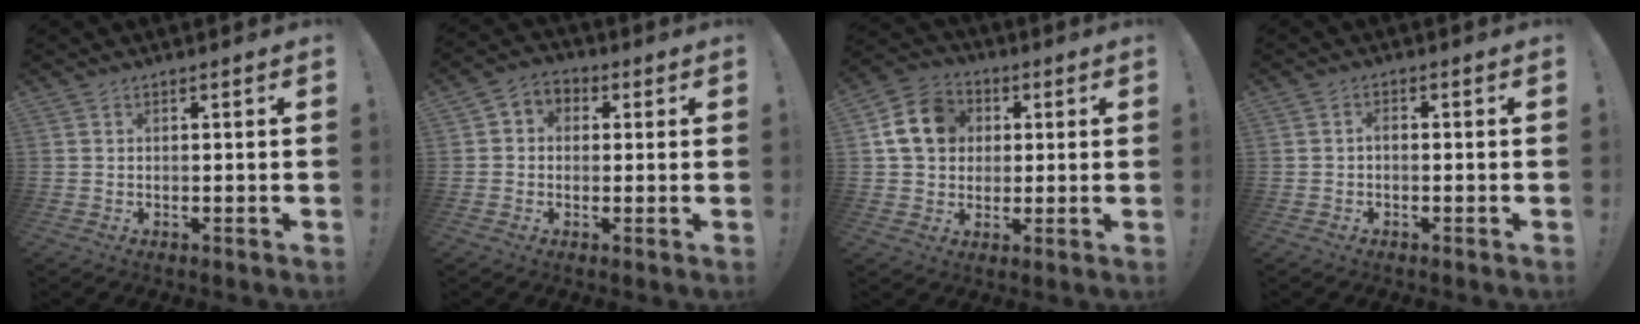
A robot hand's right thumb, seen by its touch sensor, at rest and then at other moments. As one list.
[{"total": 4.6, "force": [-0.6, 4.1, 1.9], "torque": [-0.017, 0.011, -0.010]}, {"total": 13.2, "force": [3.3, 11.1, 6.4], "torque": [-0.092, 0.007, 0.071]}, {"total": 1.3, "force": [-0.8, 0.4, 1.0], "torque": [-0.021, 0.007, -0.014]}]